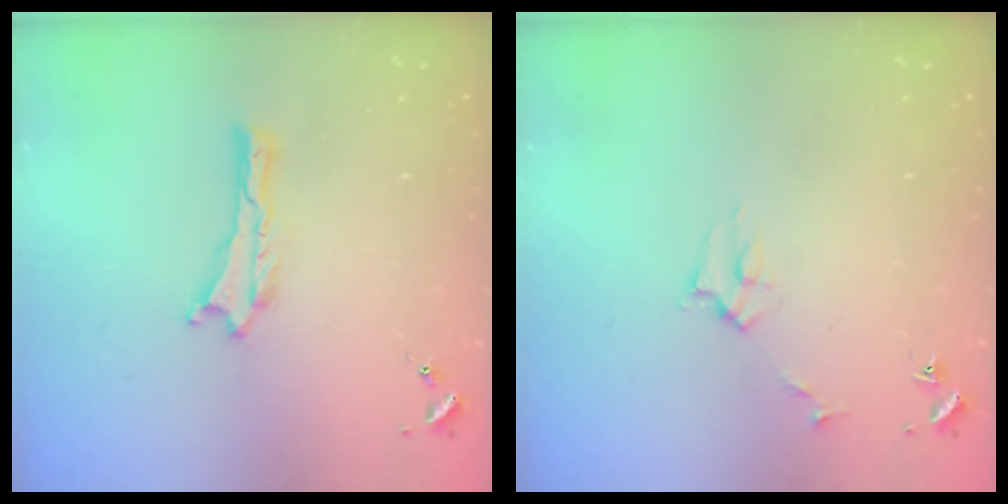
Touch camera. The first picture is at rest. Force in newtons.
{"total": 2.7, "press": 2.7, "slide": 0.3}